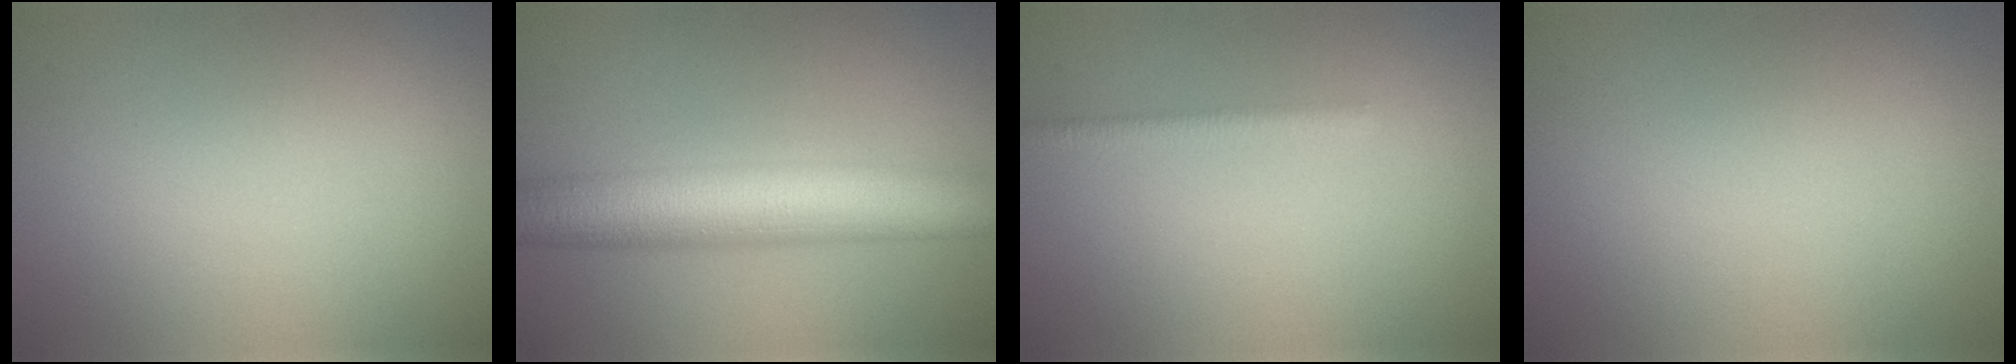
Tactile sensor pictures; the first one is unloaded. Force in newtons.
{"total": 10.3, "press": 10.3, "slide": 0.4}
{"total": 1.6, "press": 1.6, "slide": 0.0}
{"total": 0.0}